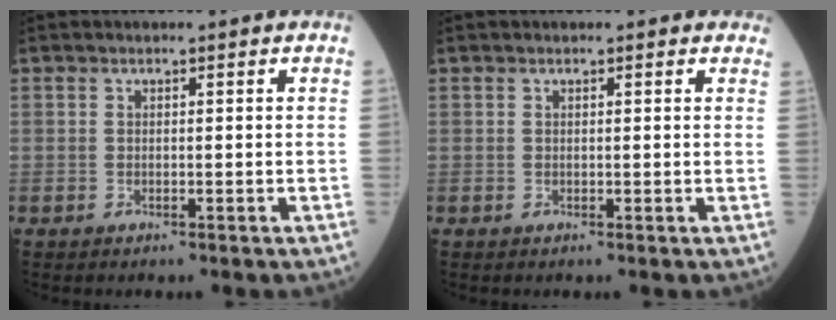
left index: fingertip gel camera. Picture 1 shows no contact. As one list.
[{"total": 0.6, "force": [0.5, 0.4, 0.1], "torque": [-0.005, 0.000, -0.002]}]